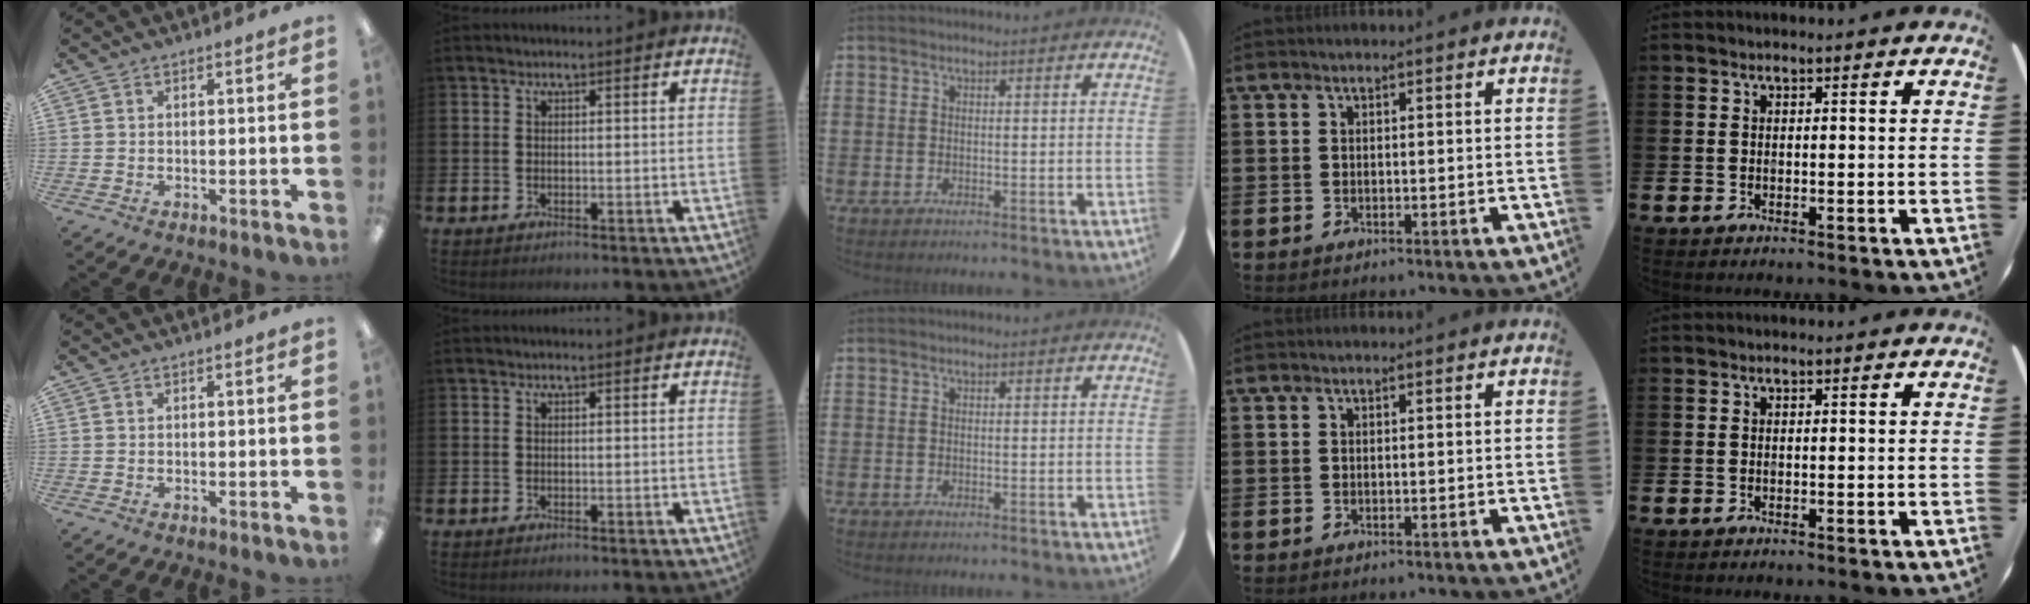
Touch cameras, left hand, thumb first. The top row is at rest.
{}